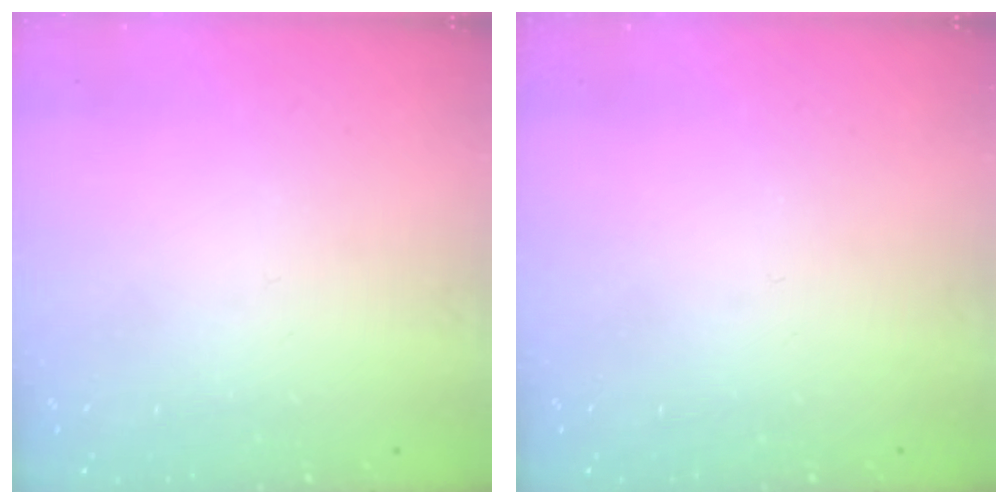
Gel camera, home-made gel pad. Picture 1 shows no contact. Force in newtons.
{"total": 0.0}